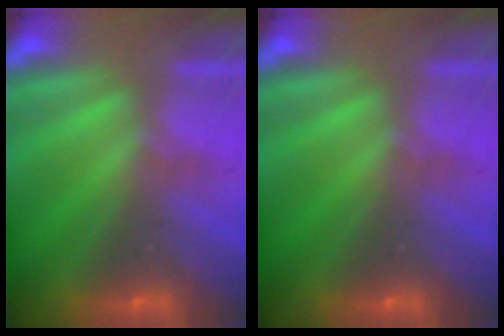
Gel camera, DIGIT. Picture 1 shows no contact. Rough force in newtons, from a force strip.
{"total": 0.0}